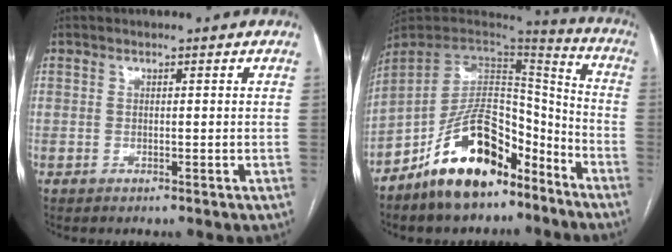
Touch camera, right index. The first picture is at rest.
{"total": 17.8, "force": [-11.5, 9.0, 10.2], "torque": [-0.168, 0.040, -0.194]}